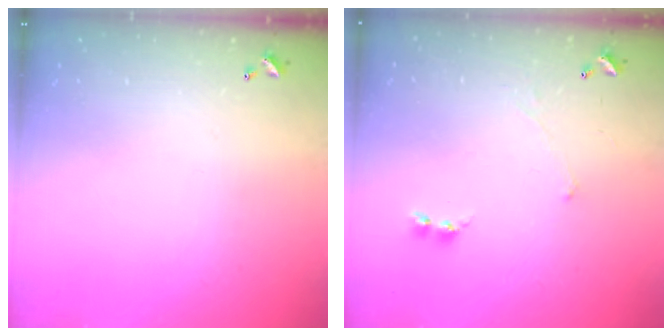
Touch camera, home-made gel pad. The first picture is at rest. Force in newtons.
{"total": 0.7, "press": 0.4, "slide": 0.5}